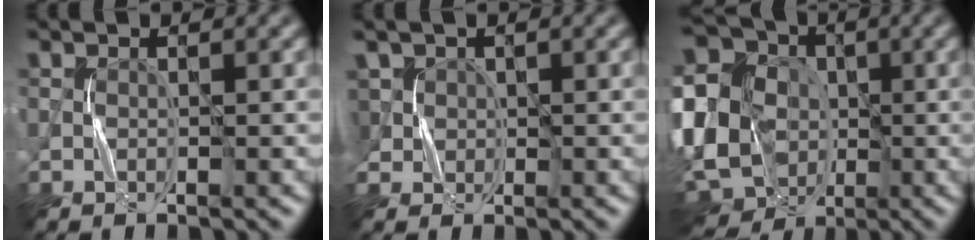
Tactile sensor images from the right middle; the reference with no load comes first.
{"total": 1.1, "force": [0.8, 0.7, -0.1], "torque": [-0.008, -0.002, 0.029]}
{"total": 15.8, "force": [-2.4, 12.2, 9.8], "torque": [-0.214, 0.029, -0.056]}